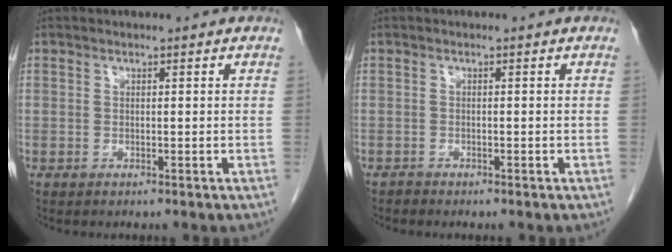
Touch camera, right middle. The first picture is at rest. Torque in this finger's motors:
{"motor_torque": [-0.16, -0.03, -0.06, -0.01]}